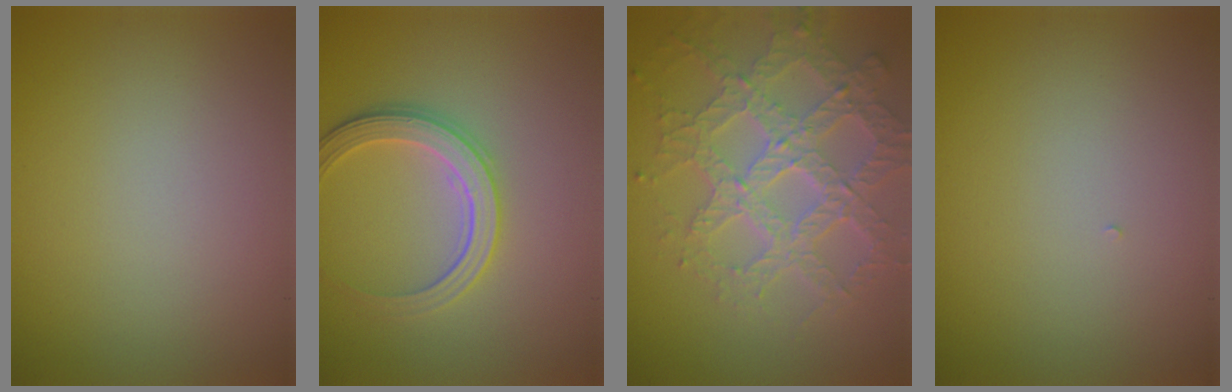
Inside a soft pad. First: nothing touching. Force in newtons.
{"total": 3.4, "press": 3.2, "slide": 1.0}
{"total": 7.0, "press": 5.1, "slide": 4.8}
{"total": 0.0}